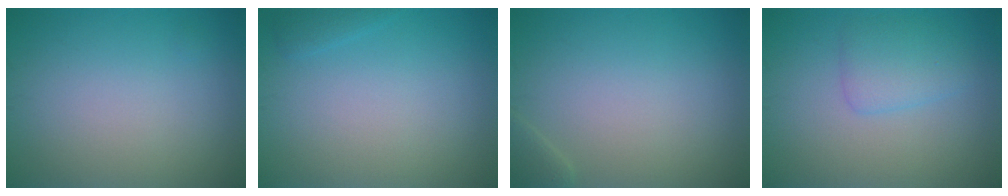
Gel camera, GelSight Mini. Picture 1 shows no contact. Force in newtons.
{"total": 0.8, "press": 0.8, "slide": 0.1}
{"total": 1.1, "press": 1.1, "slide": 0.1}
{"total": 2.5, "press": 2.5, "slide": 0.2}